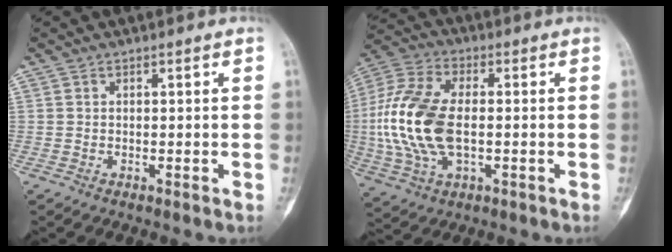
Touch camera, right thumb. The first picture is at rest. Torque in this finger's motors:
{"motor_torque": [2.31, 1.75, 1.39, -1.38, 0.46]}